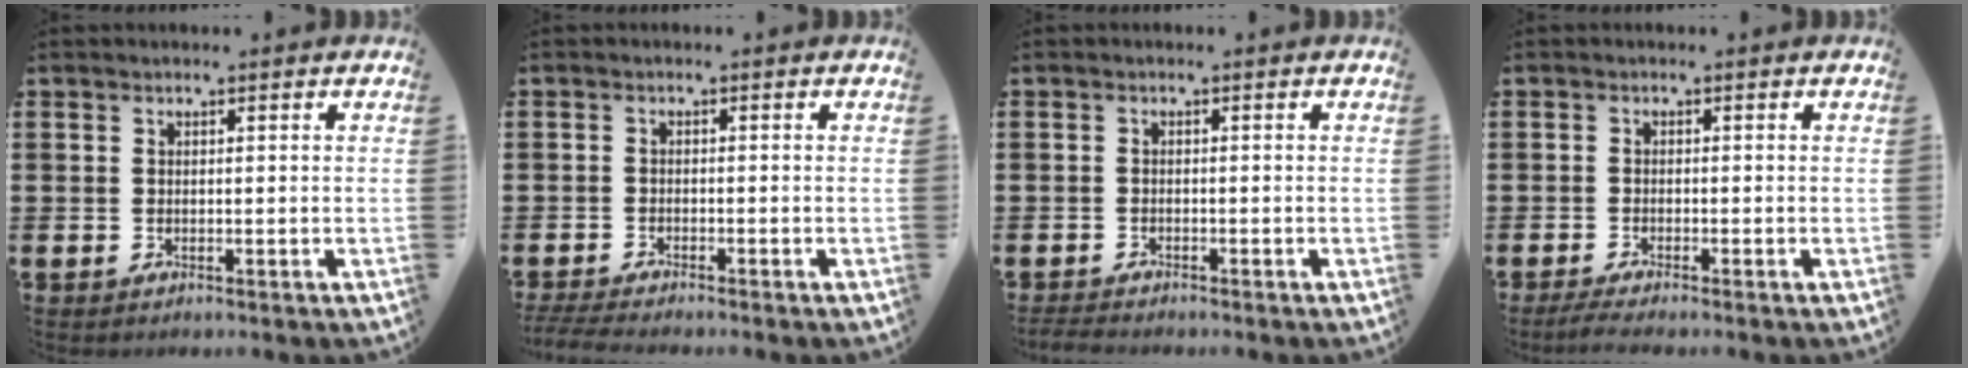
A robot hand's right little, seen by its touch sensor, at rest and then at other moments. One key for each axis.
{"total": 1.7, "fx": -1.5, "fy": 0.1, "fz": 0.8, "tx": -0.014, "ty": 0.003, "tz": -0.027}
{"total": 1.0, "fx": -0.9, "fy": 0.1, "fz": 0.2, "tx": -0.007, "ty": 0.002, "tz": -0.019}
{"total": 1.4, "fx": -1.0, "fy": 0.0, "fz": 0.9, "tx": -0.015, "ty": -0.001, "tz": -0.020}